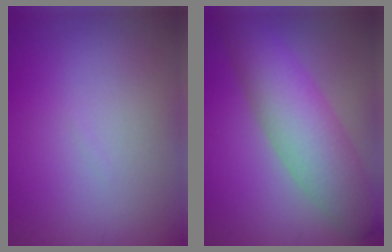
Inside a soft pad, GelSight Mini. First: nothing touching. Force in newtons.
{"total": 7.1, "press": 7.1, "slide": 0.4}